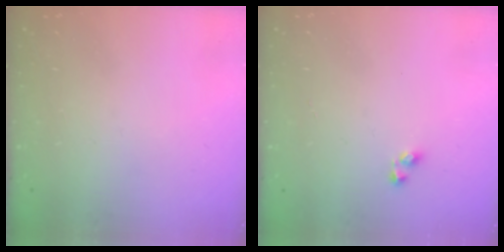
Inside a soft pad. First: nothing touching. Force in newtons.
{"total": 3.1, "press": 3.1, "slide": 0.2}